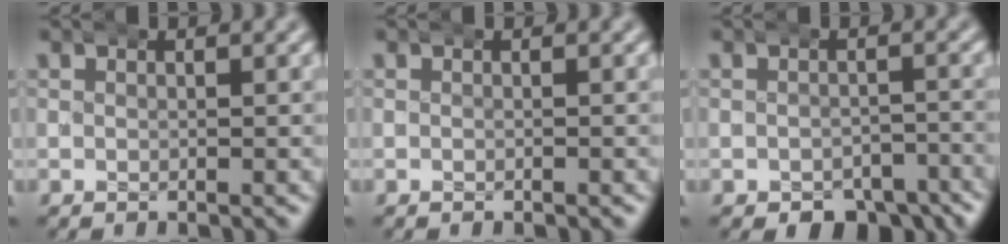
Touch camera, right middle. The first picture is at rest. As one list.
[{"total": 0.0}, {"total": 6.4, "force": [-4.9, 3.1, 2.7], "torque": [-0.025, -0.015, -0.071]}]